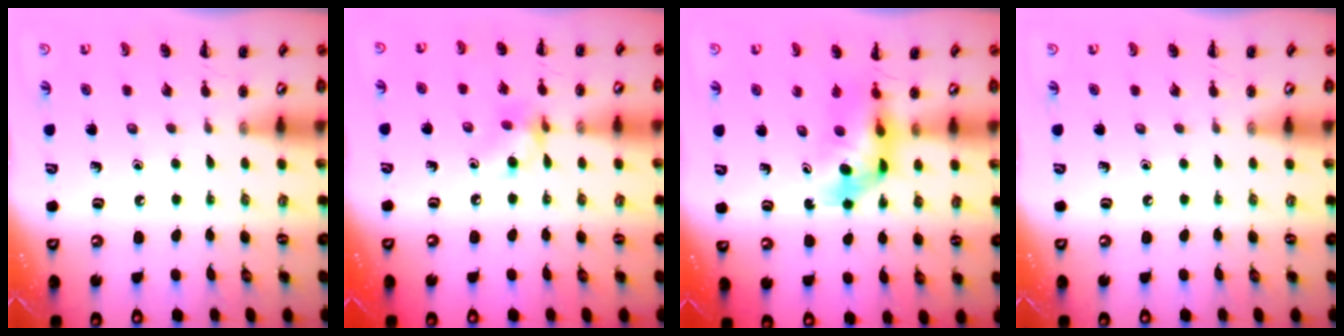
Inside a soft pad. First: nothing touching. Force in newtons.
{"total": 7.5, "press": 7.4, "slide": 0.5}
{"total": 5.4, "press": 5.3, "slide": 0.8}
{"total": 0.0}